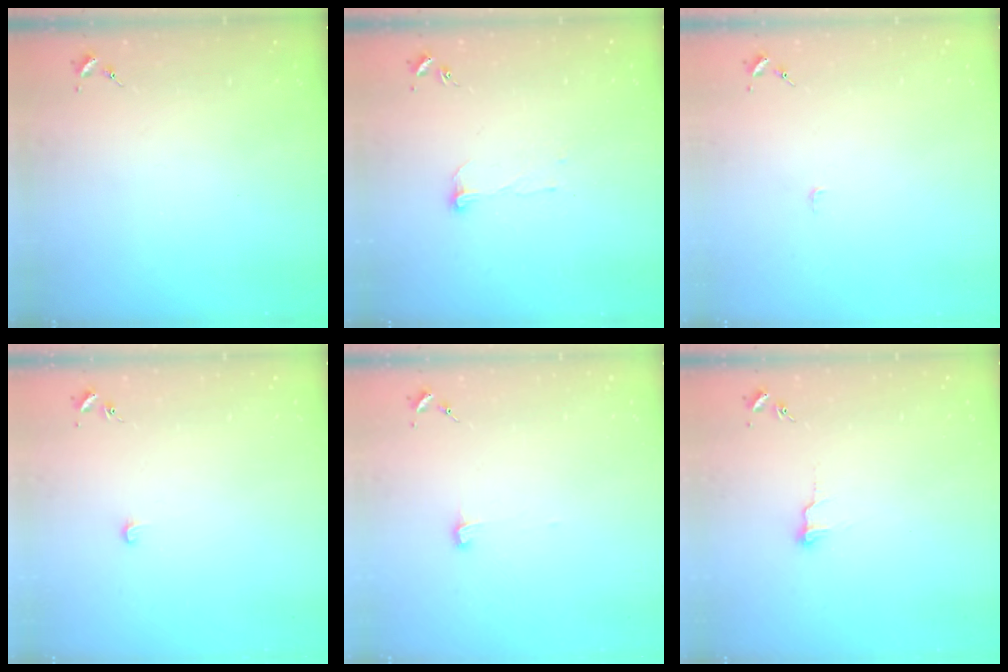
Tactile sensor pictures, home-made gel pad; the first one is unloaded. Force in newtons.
{"total": 5.3, "press": 5.3, "slide": 0.6}
{"total": 2.8, "press": 2.8, "slide": 0.3}
{"total": 3.8, "press": 3.8, "slide": 0.4}
{"total": 4.1, "press": 4.0, "slide": 0.4}
{"total": 5.9, "press": 5.9, "slide": 0.4}